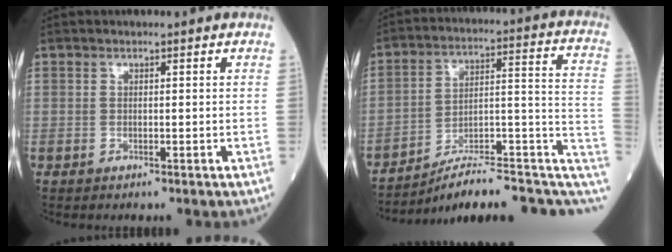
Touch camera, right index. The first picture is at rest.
{"total": 16.0, "force": [-11.5, 4.0, 10.3], "torque": [-0.097, 0.077, -0.161]}